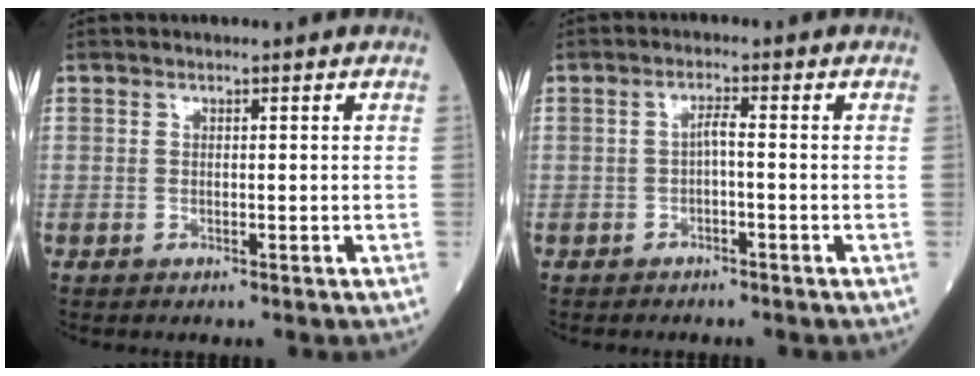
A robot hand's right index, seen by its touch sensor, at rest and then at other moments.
{"total": 1.7, "force": [-0.5, 0.2, 1.6], "torque": [-0.028, 0.004, -0.011]}